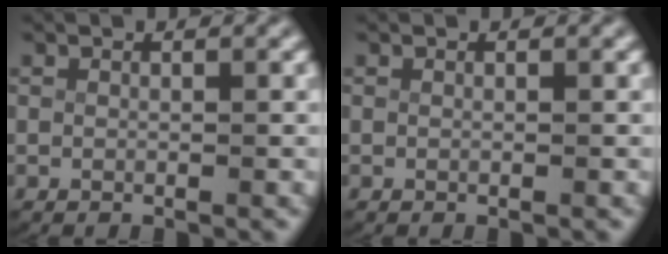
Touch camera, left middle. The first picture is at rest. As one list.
[{"total": 0.0}]